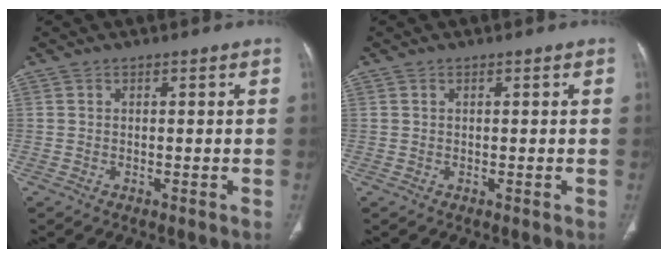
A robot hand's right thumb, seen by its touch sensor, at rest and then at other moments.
{"total": 0.0}